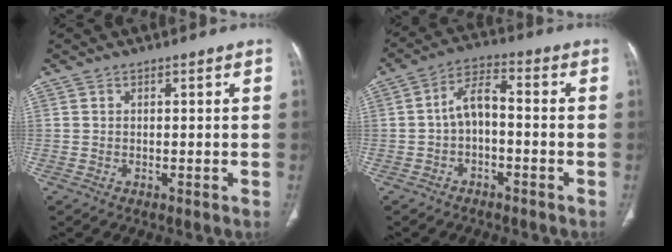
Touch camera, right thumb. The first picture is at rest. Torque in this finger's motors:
{"motor_torque": [-0.46, 0.56, 0.16, 0.20, 0.24]}